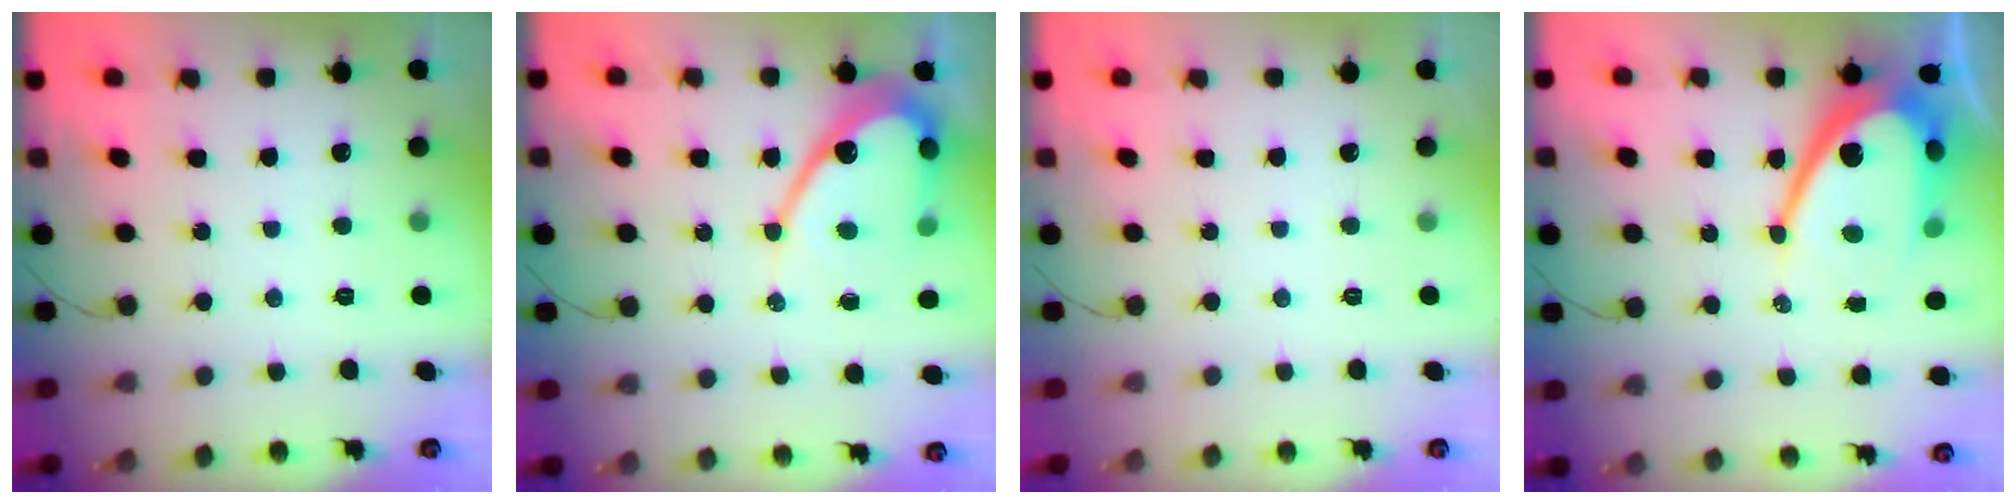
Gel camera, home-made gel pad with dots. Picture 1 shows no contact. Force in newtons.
{"total": 12.7, "press": 12.7, "slide": 0.9}
{"total": 0.0}
{"total": 17.2, "press": 17.2, "slide": 1.5}